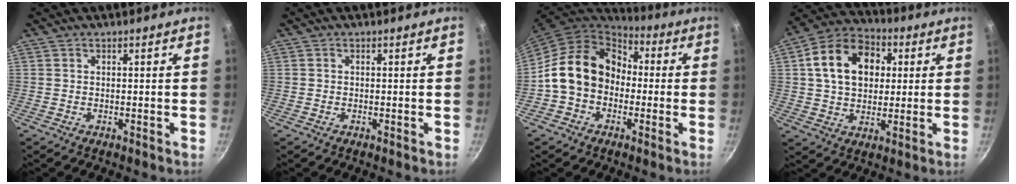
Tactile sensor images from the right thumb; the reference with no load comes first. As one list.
[{"total": 0.0}, {"total": 15.8, "force": [-0.5, 12.8, 9.2], "torque": [-0.127, 0.046, -0.024]}, {"total": 15.7, "force": [3.4, 11.5, 10.1], "torque": [-0.145, 0.020, 0.044]}]